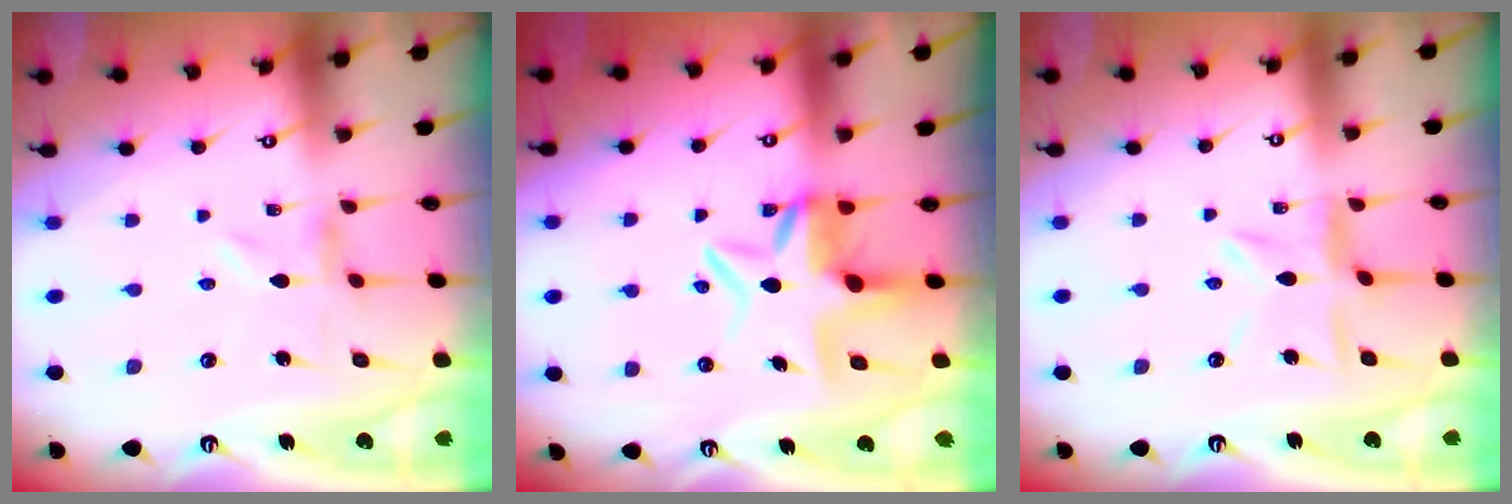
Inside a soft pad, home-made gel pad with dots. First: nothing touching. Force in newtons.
{"total": 7.5, "press": 7.5, "slide": 0.9}
{"total": 6.9, "press": 6.9, "slide": 0.7}